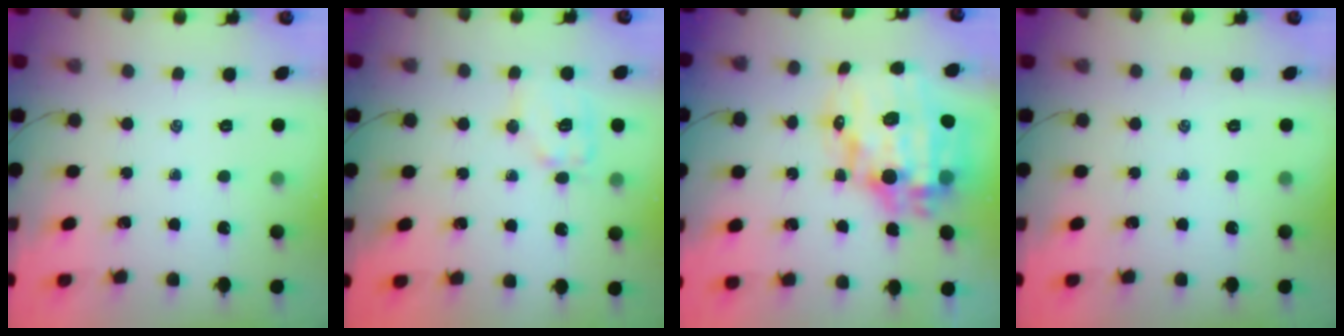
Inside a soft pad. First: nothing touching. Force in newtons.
{"total": 10.1, "press": 10.0, "slide": 1.2}
{"total": 19.0, "press": 18.5, "slide": 4.4}
{"total": 0.0}